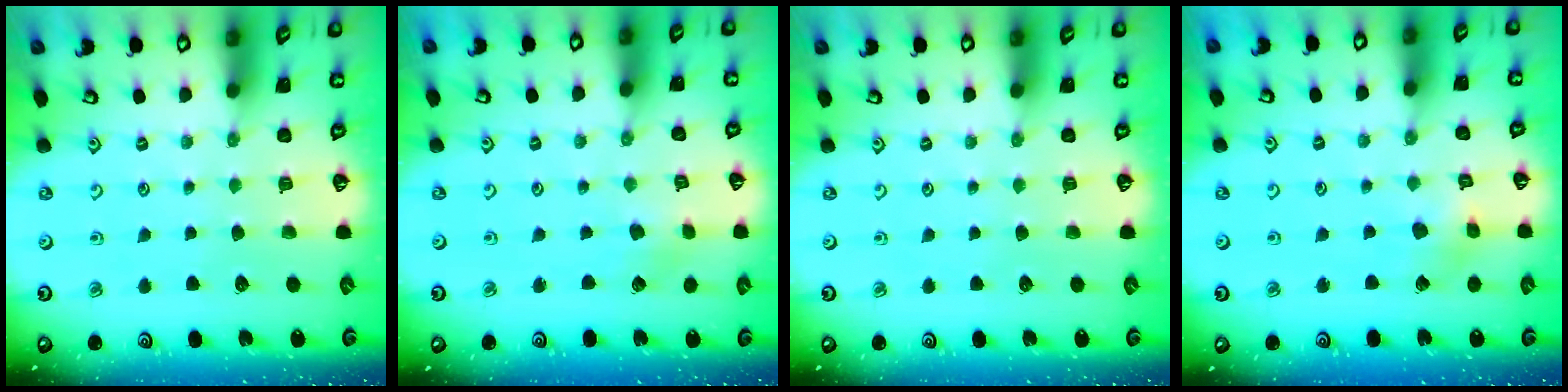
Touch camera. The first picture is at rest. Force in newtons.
{"total": 1.7, "press": 1.7, "slide": 0.3}
{"total": 0.0}
{"total": 5.5, "press": 5.5, "slide": 0.5}